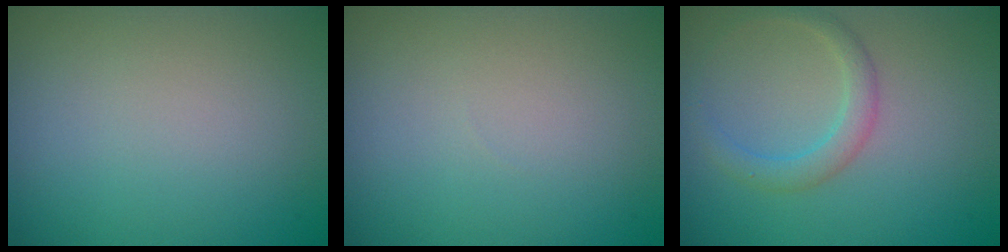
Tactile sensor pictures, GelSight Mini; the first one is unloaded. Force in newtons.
{"total": 0.0}
{"total": 2.1, "press": 2.1, "slide": 0.1}